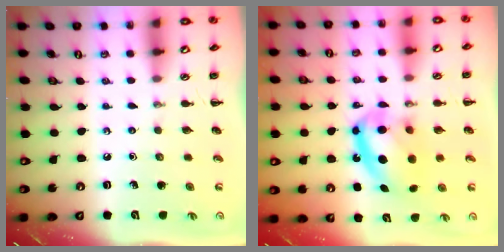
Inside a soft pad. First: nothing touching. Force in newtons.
{"total": 12.3, "press": 11.9, "slide": 2.9}